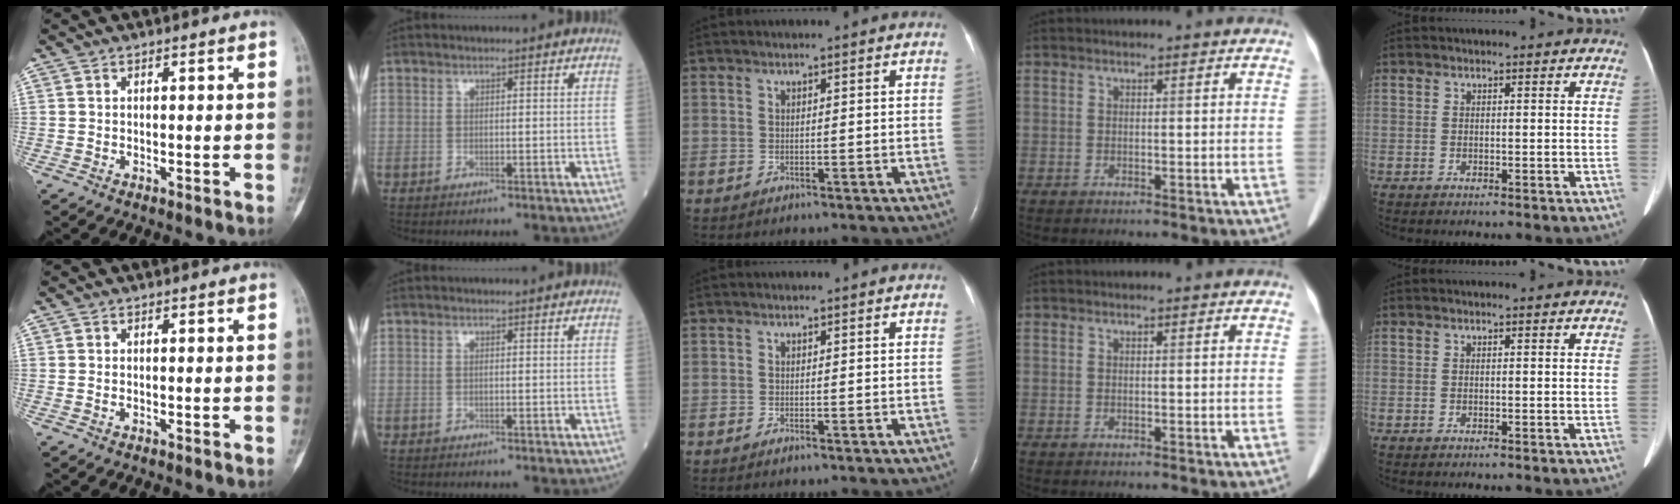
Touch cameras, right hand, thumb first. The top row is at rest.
{}